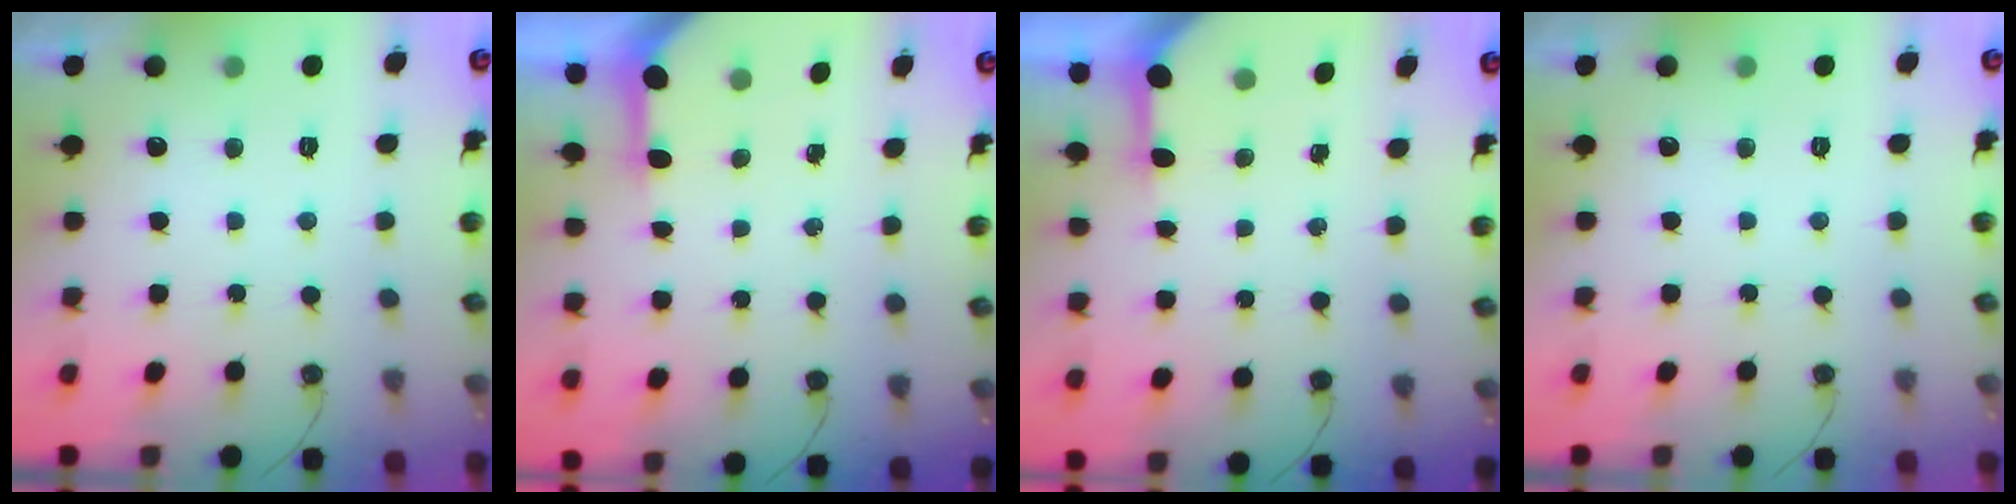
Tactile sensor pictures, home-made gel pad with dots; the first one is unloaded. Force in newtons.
{"total": 3.5, "press": 3.5, "slide": 0.4}
{"total": 3.1, "press": 3.1, "slide": 0.3}
{"total": 0.0}